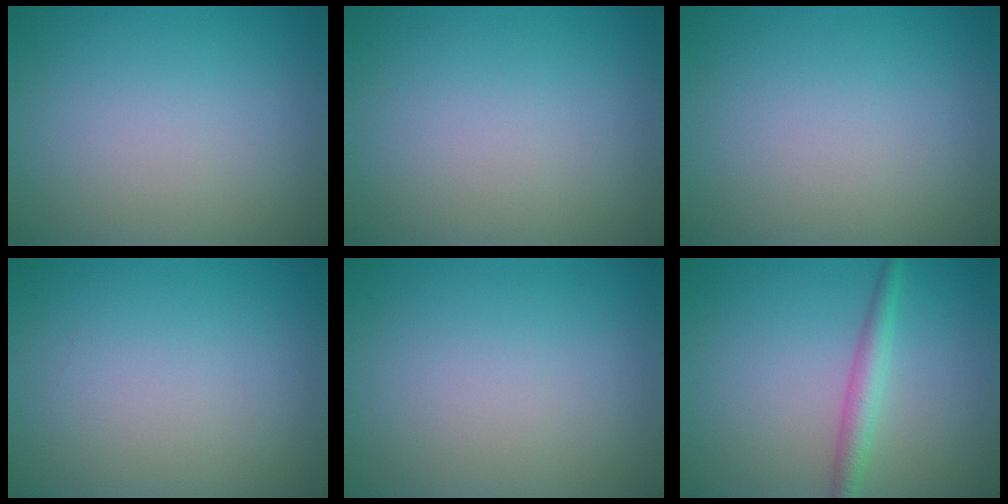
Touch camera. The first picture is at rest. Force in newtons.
{"total": 0.0}
{"total": 0.0}
{"total": 0.0}
{"total": 0.0}
{"total": 2.4, "press": 2.4, "slide": 0.0}